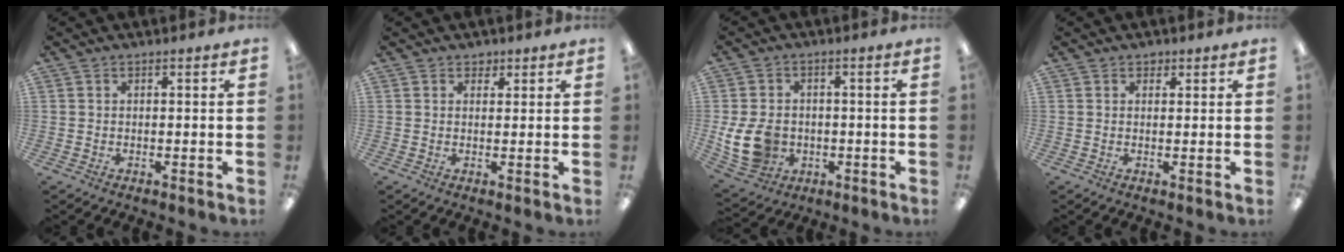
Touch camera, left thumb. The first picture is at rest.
{"total": 1.8, "force": [1.4, 1.2, 0.2], "torque": [0.002, -0.002, 0.024]}
{"total": 10.4, "force": [-1.7, 8.3, 6.1], "torque": [-0.142, 0.010, -0.027]}
{"total": 1.5, "force": [1.1, 1.0, 0.4], "torque": [0.000, -0.001, 0.018]}